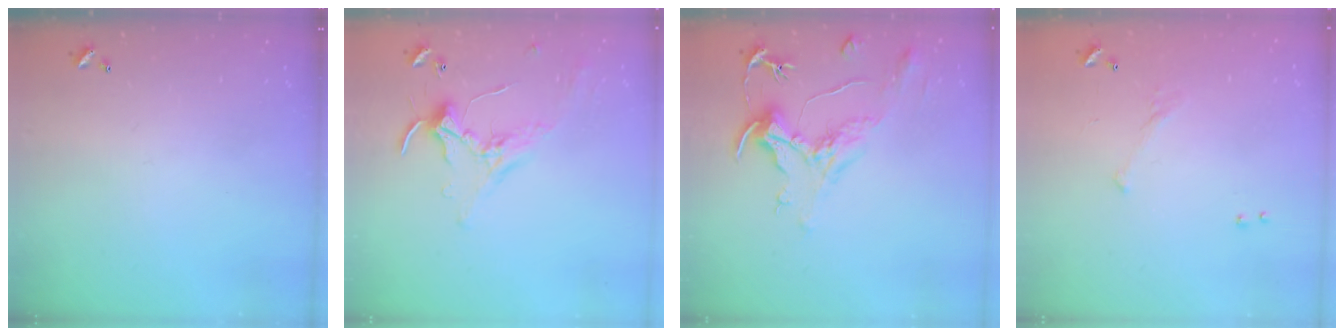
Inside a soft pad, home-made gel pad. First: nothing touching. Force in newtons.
{"total": 0.8, "press": 0.7, "slide": 0.4}
{"total": 2.3, "press": 1.8, "slide": 1.3}
{"total": 5.8, "press": 5.8, "slide": 0.8}